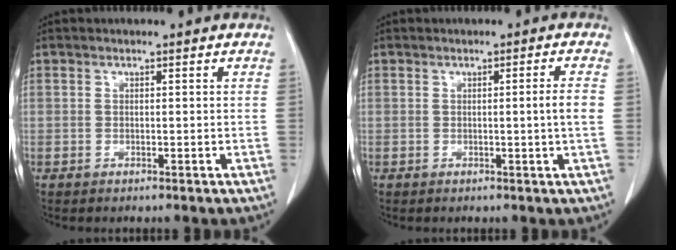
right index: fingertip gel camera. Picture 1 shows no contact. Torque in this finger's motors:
{"motor_torque": [0.43, -0.13, 0.07, 0.03]}